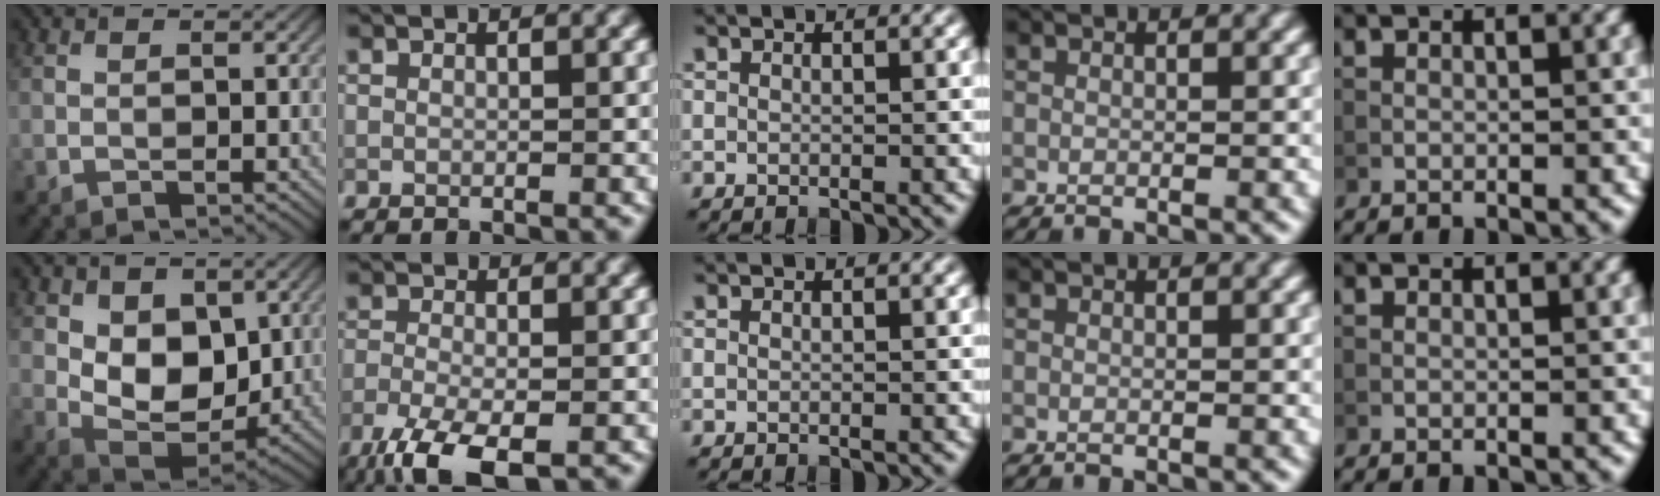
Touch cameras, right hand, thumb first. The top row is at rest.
{"thumb": {"total": 8.4, "force": [1.6, 5.9, 5.8], "torque": [-0.121, -0.015, 0.023]}, "index": {"total": 6.3, "force": [-4.0, 2.0, 4.4], "torque": [-0.096, -0.016, -0.081]}}